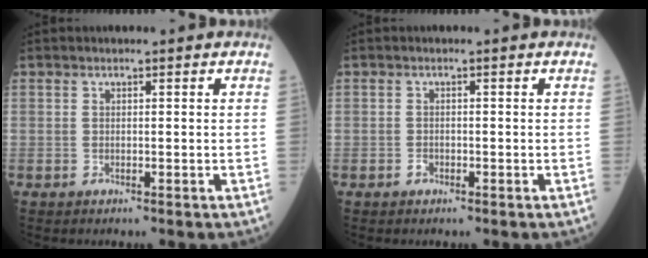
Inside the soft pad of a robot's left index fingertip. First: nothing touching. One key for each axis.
{"total": 0.9, "fx": -0.6, "fy": 0.6, "fz": 0.4, "tx": -0.008, "ty": 0.002, "tz": -0.009}